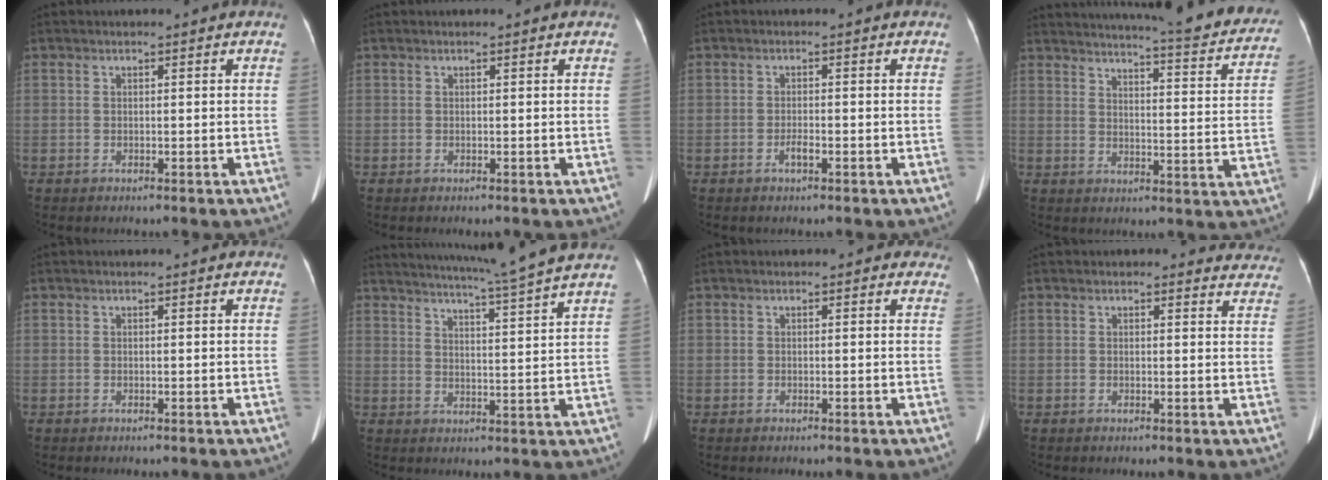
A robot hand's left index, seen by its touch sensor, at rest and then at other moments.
{"total": 0.0}
{"total": 2.2, "force": [-2.0, 0.2, 0.7], "torque": [-0.016, 0.001, -0.030]}
{"total": 26.1, "force": [23.6, 2.8, 10.9], "torque": [-0.150, -0.065, 0.272]}
{"total": 0.5, "force": [0.5, 0.0, 0.2], "torque": [-0.002, 0.009, 0.005]}
{"total": 13.7, "force": [12.0, -2.2, 6.3], "torque": [-0.110, -0.023, 0.156]}
{"total": 1.6, "force": [1.2, 1.0, 0.4], "torque": [0.010, -0.001, -0.003]}
{"total": 6.6, "force": [6.2, 2.2, 0.2], "torque": [0.039, -0.014, 0.029]}